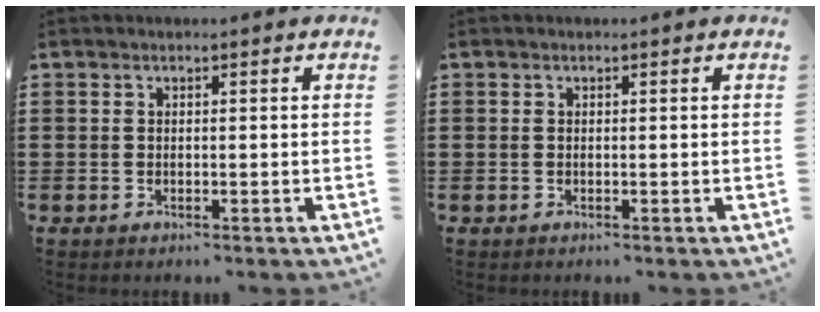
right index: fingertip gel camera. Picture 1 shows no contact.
{"total": 0.0}